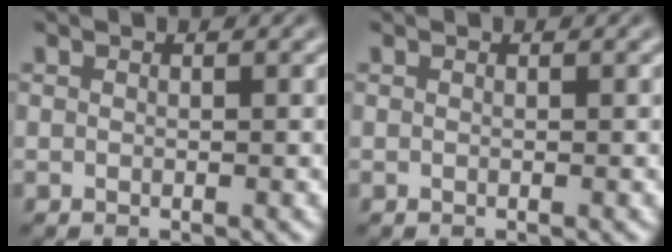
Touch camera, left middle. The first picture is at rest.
{"total": 0.0}